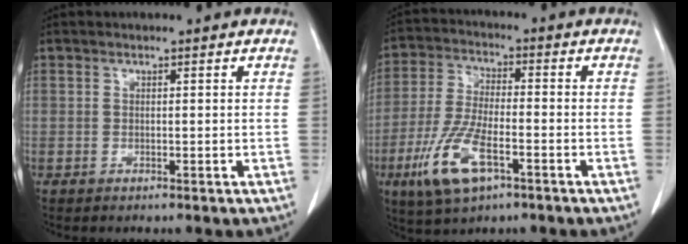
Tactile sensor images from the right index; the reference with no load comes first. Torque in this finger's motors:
{"motor_torque": [1.48, -0.65, 0.78, 0.20]}